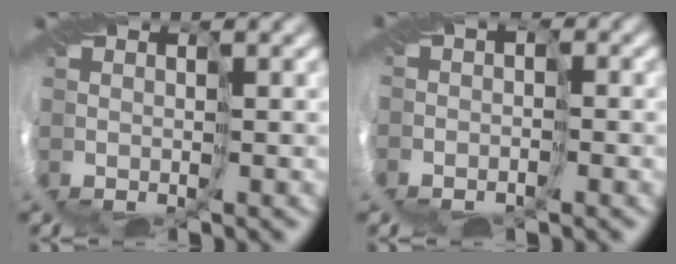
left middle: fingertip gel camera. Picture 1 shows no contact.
{"total": 3.1, "force": [-1.4, 2.2, 1.7], "torque": [-0.020, 0.005, -0.025]}